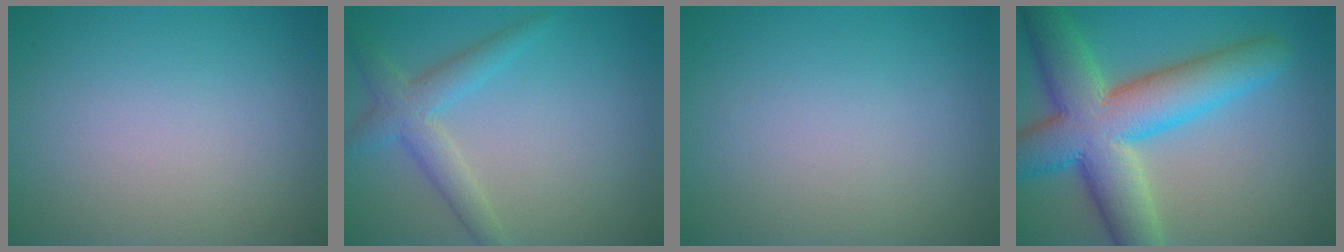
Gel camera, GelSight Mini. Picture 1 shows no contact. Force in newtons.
{"total": 3.3, "press": 3.2, "slide": 0.3}
{"total": 0.0}
{"total": 10.9, "press": 10.9, "slide": 0.4}